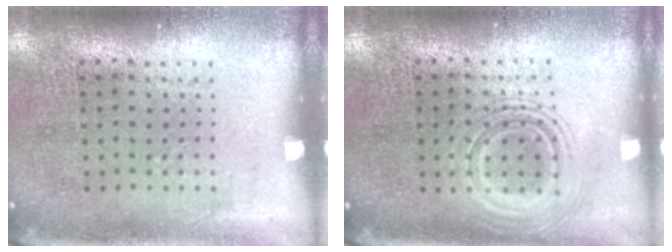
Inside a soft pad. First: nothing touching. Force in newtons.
{"total": 1.6, "press": 1.6, "slide": 0.3}